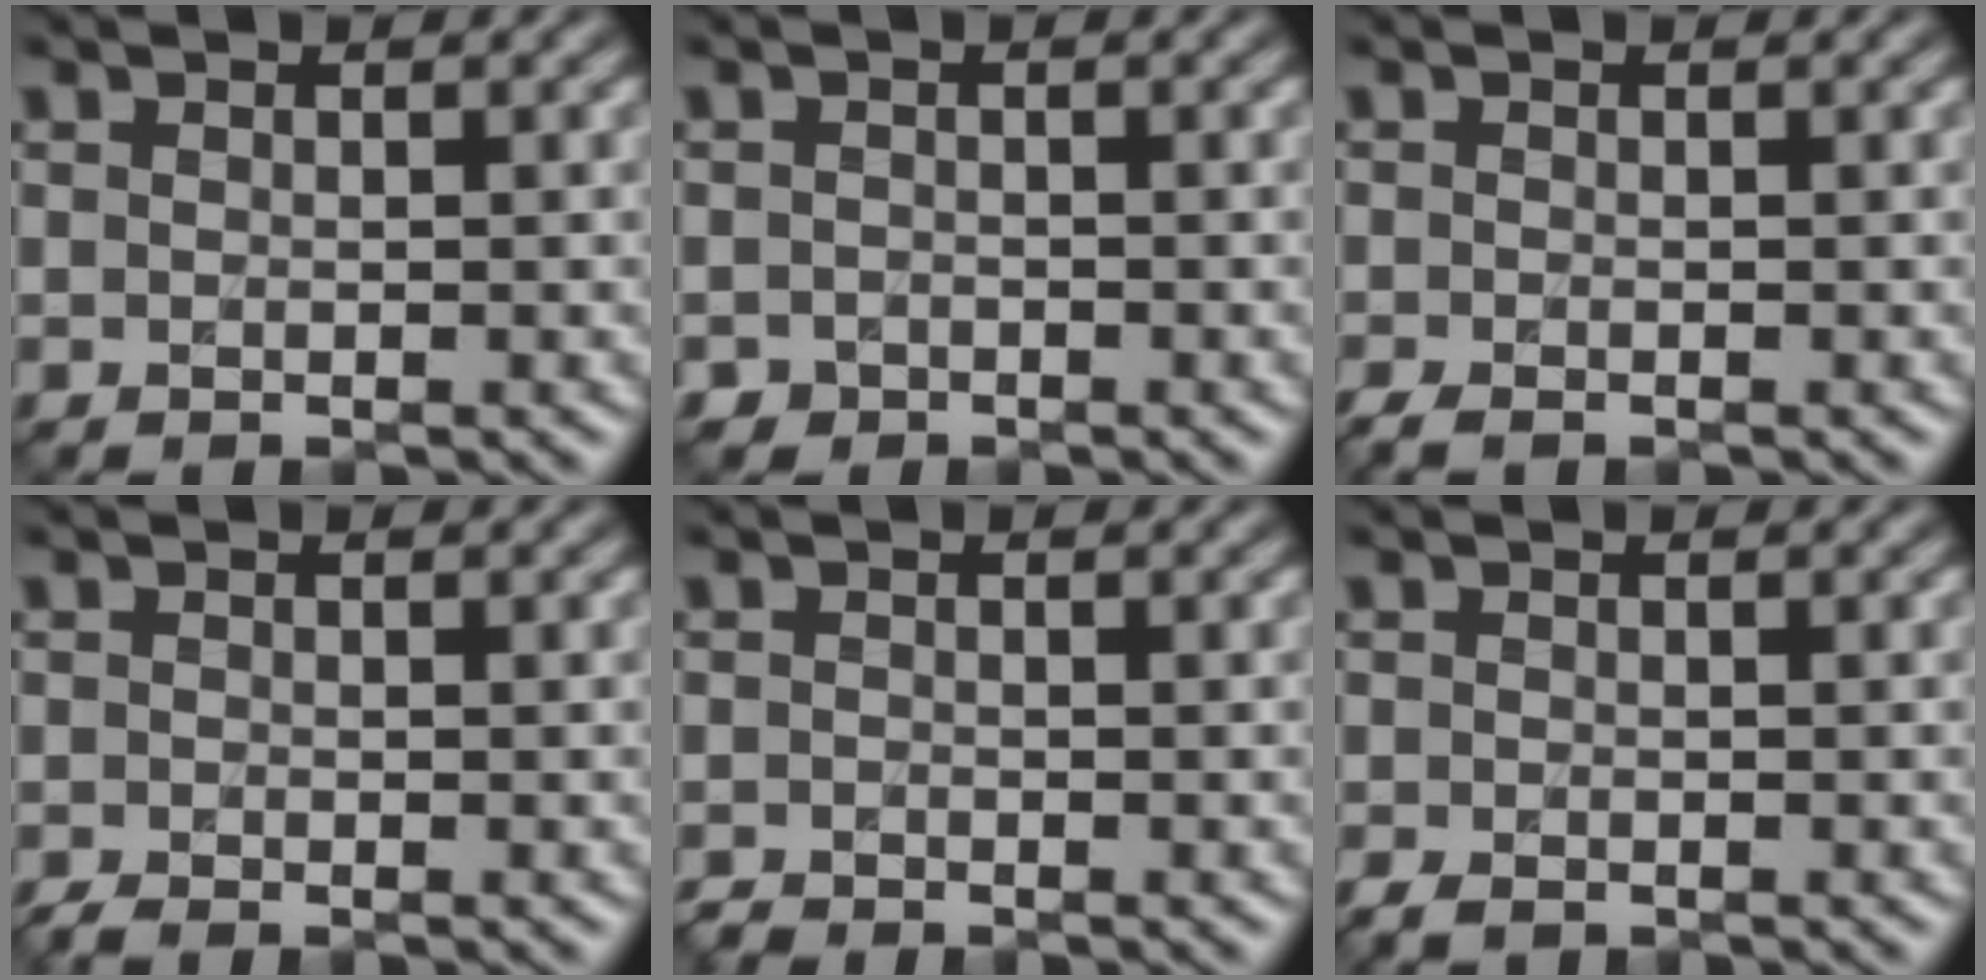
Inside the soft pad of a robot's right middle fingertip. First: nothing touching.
{"total": 0.9, "force": [-0.7, 0.6, -0.2], "torque": [0.005, -0.006, -0.012]}
{"total": 1.4, "force": [-1.1, 0.3, 0.8], "torque": [-0.025, -0.009, -0.023]}
{"total": 1.0, "force": [-0.8, 0.0, 0.6], "torque": [-0.014, -0.003, -0.018]}
{"total": 0.9, "force": [-0.9, 0.0, 0.1], "torque": [-0.004, -0.005, -0.020]}
{"total": 1.6, "force": [-1.2, 0.6, 0.8], "torque": [-0.023, -0.010, -0.024]}